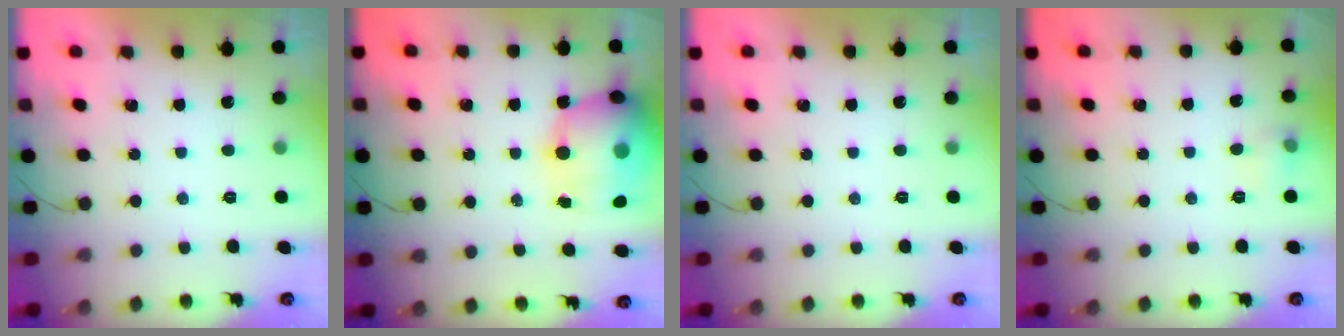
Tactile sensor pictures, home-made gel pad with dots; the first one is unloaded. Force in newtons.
{"total": 21.9, "press": 21.3, "slide": 5.0}
{"total": 0.0}
{"total": 5.4, "press": 5.2, "slide": 1.6}